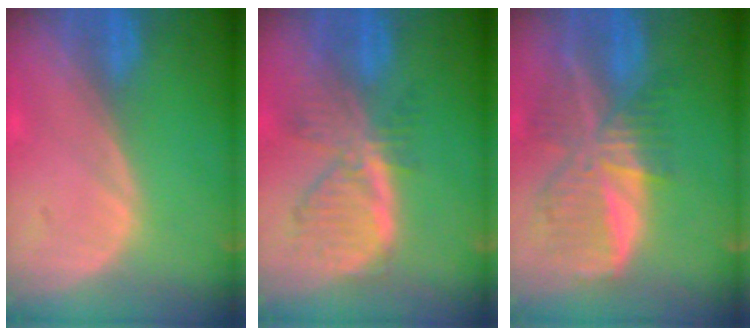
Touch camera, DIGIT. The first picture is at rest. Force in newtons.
{"total": 8.2, "press": 7.1, "slide": 4.0}
{"total": 9.4, "press": 8.3, "slide": 4.5}